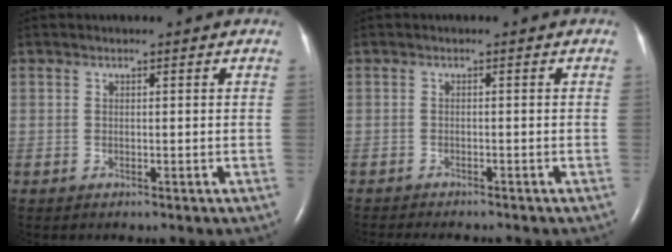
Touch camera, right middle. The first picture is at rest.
{"total": 7.0, "force": [-6.2, 1.3, 2.8], "torque": [-0.036, -0.008, -0.088]}